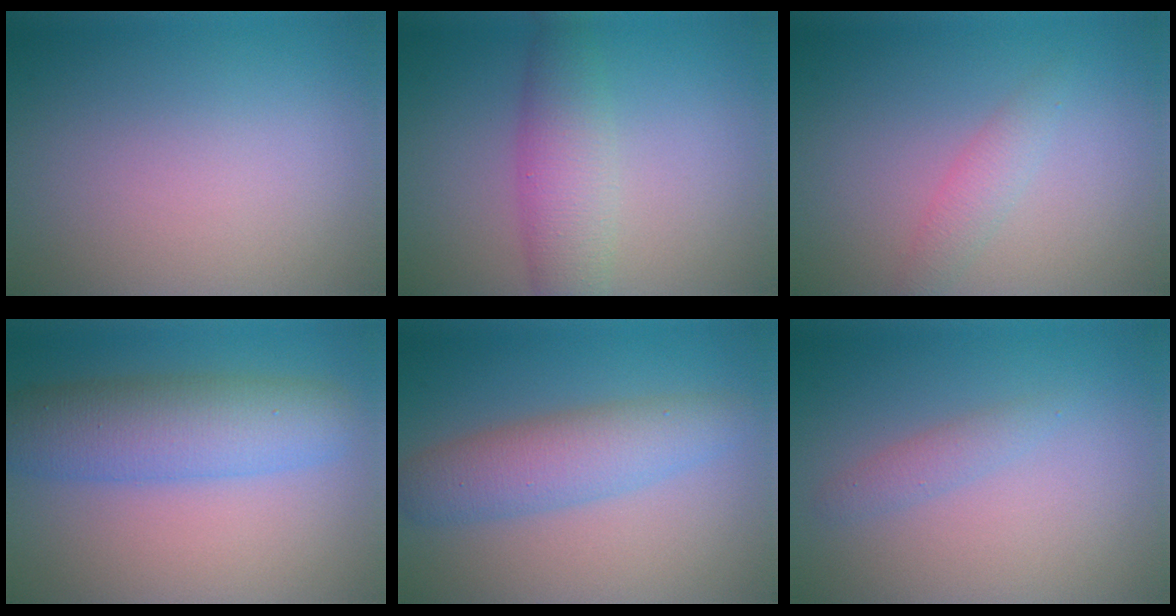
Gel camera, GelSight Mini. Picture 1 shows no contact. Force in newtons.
{"total": 4.2, "press": 4.2, "slide": 0.1}
{"total": 1.7, "press": 1.7, "slide": 0.1}
{"total": 6.5, "press": 6.5, "slide": 0.1}
{"total": 4.6, "press": 4.6, "slide": 0.1}
{"total": 1.3, "press": 1.3, "slide": 0.0}